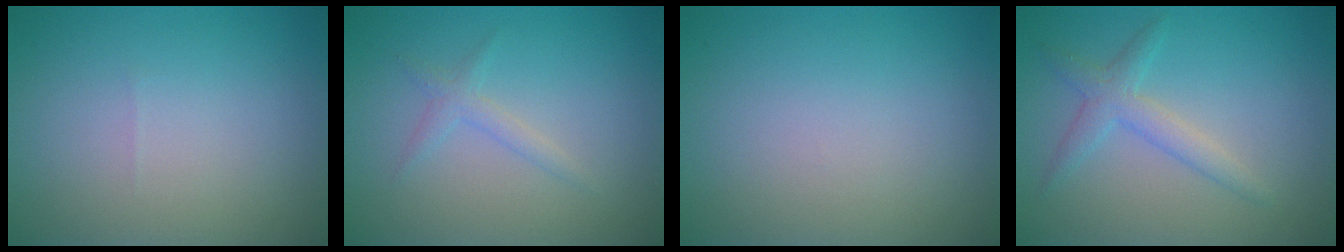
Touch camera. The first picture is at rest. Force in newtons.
{"total": 1.3, "press": 1.3, "slide": 0.1}
{"total": 0.0}
{"total": 2.4, "press": 2.4, "slide": 0.0}